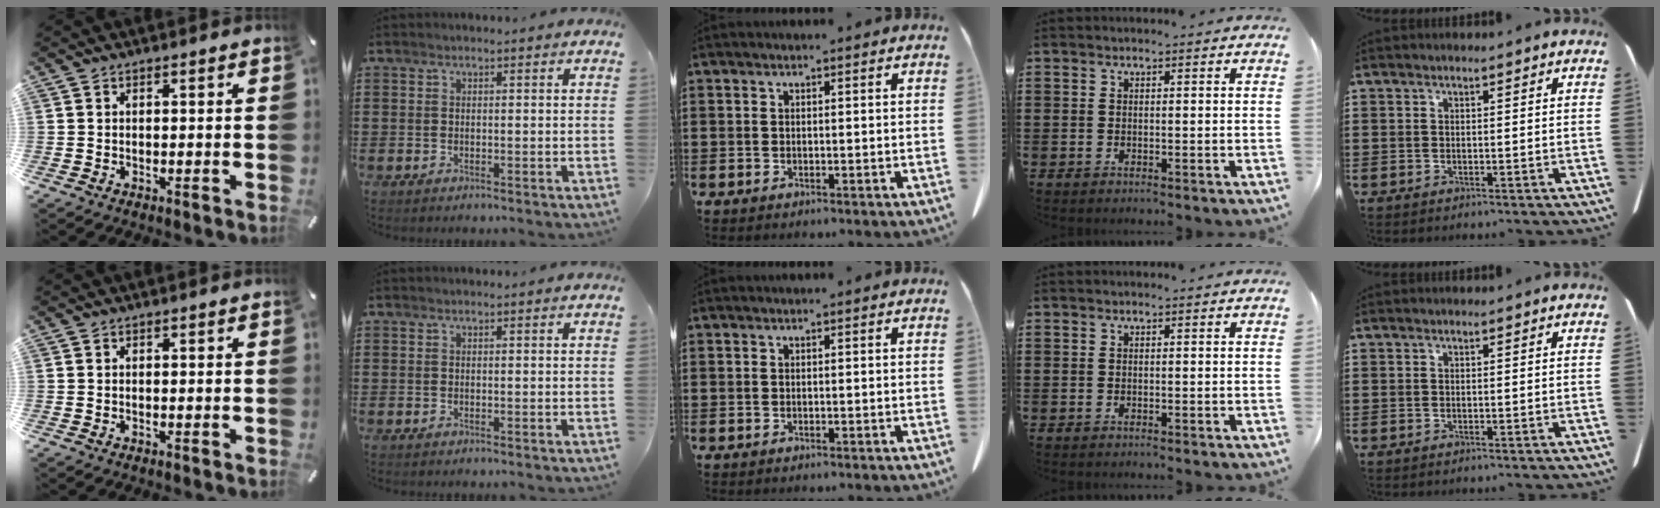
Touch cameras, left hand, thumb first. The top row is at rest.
{}